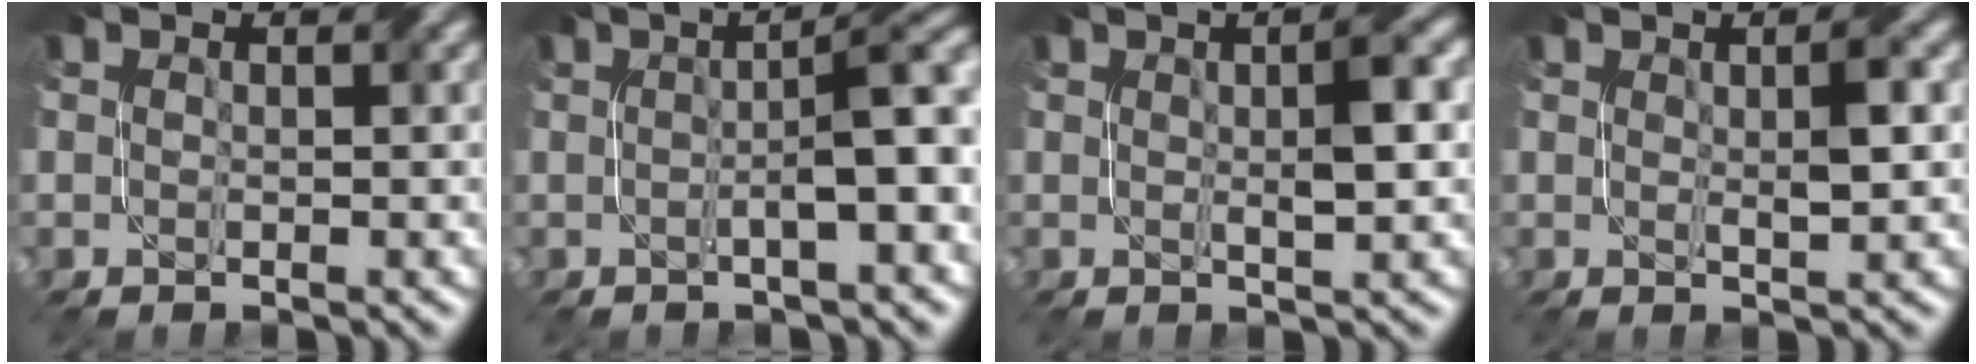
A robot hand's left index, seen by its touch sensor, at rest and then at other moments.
{"total": 6.3, "force": [0.2, 1.2, 6.2], "torque": [-0.077, 0.015, -0.001]}
{"total": 3.4, "force": [0.7, 0.5, 3.3], "torque": [-0.051, 0.004, 0.010]}
{"total": 2.2, "force": [0.6, 0.3, 2.1], "torque": [-0.032, 0.000, 0.011]}